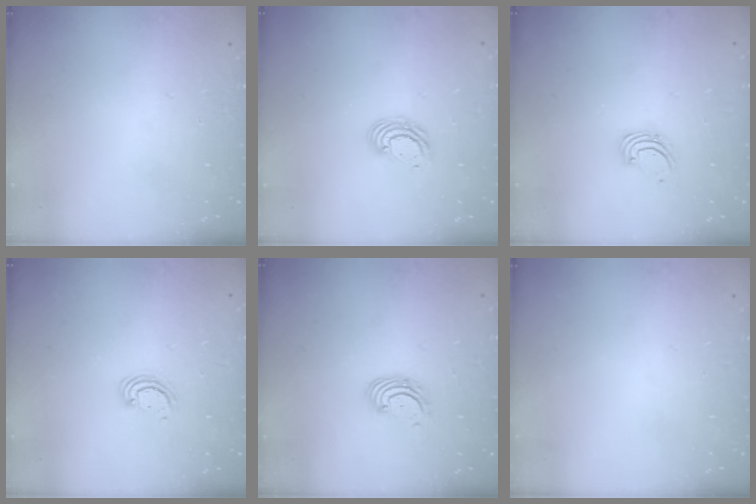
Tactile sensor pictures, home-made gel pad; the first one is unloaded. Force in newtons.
{"total": 4.9, "press": 4.8, "slide": 0.2}
{"total": 1.6, "press": 1.6, "slide": 0.1}
{"total": 2.8, "press": 2.8, "slide": 0.3}
{"total": 2.9, "press": 2.9, "slide": 0.3}
{"total": 0.0}